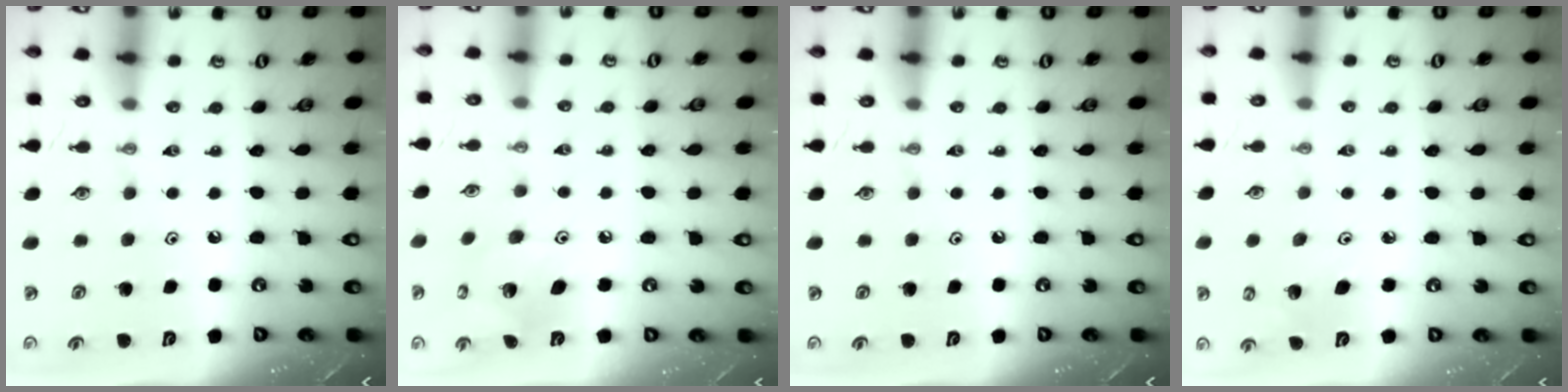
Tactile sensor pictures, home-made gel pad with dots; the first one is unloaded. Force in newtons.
{"total": 9.3, "press": 9.3, "slide": 0.2}
{"total": 0.0}
{"total": 6.1, "press": 5.9, "slide": 1.5}